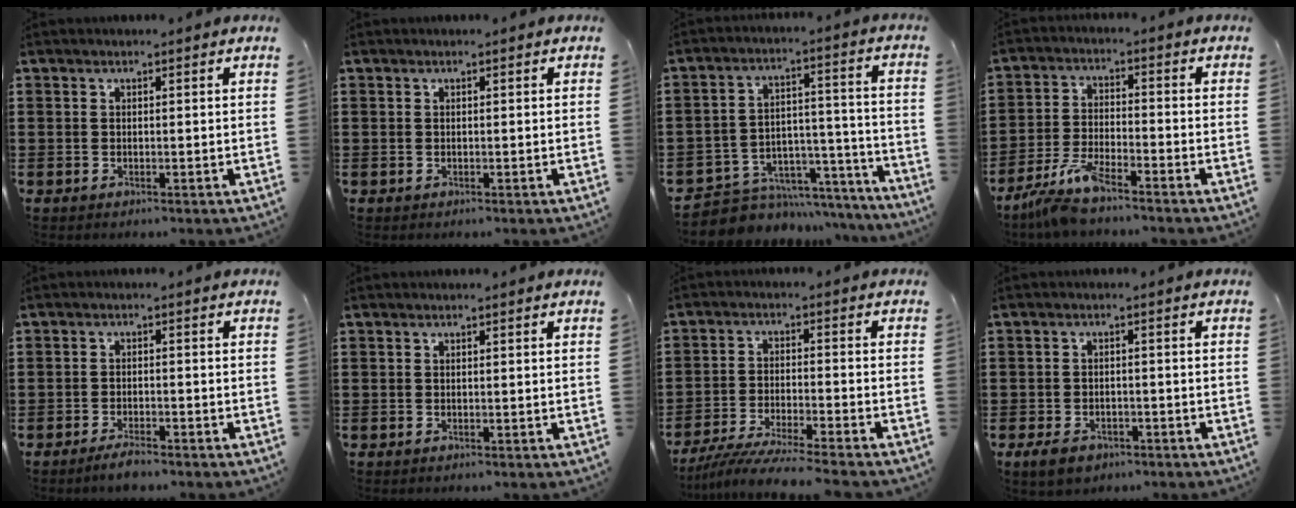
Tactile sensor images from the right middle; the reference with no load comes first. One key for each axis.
{"total": 0.0}
{"total": 6.2, "fx": -5.4, "fy": 2.9, "fz": 0.5, "tx": -0.010, "ty": 0.018, "tz": -0.104}
{"total": 6.4, "fx": -5.3, "fy": 0.8, "fz": 3.4, "tx": -0.081, "ty": -0.008, "tz": -0.104}
{"total": 2.5, "fx": -2.1, "fy": 0.4, "fz": 1.2, "tx": -0.022, "ty": 0.004, "tz": -0.040}
{"total": 0.0}
{"total": 5.9, "fx": -5.6, "fy": -0.1, "fz": 1.9, "tx": -0.048, "ty": -0.017, "tz": -0.112}
{"total": 3.0, "fx": -2.2, "fy": 1.6, "fz": 1.1, "tx": -0.030, "ty": 0.003, "tz": -0.047}